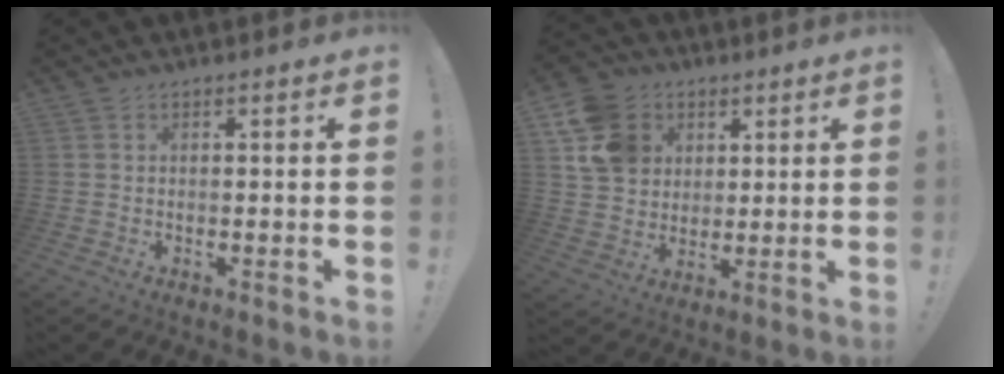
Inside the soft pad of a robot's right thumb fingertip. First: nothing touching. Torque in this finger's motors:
{"motor_torque": [-0.07, -0.07, 0.11, 0.00, -0.08]}